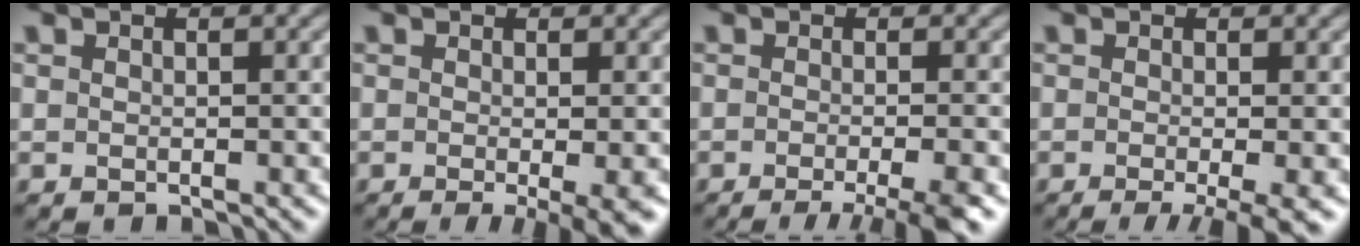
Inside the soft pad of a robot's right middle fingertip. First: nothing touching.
{"total": 3.8, "force": [-1.2, 0.7, 3.5], "torque": [-0.050, -0.012, -0.014]}
{"total": 5.3, "force": [-2.9, 1.2, 4.3], "torque": [-0.043, -0.006, -0.045]}
{"total": 4.5, "force": [-2.0, 0.9, 3.9], "torque": [-0.055, -0.011, -0.029]}